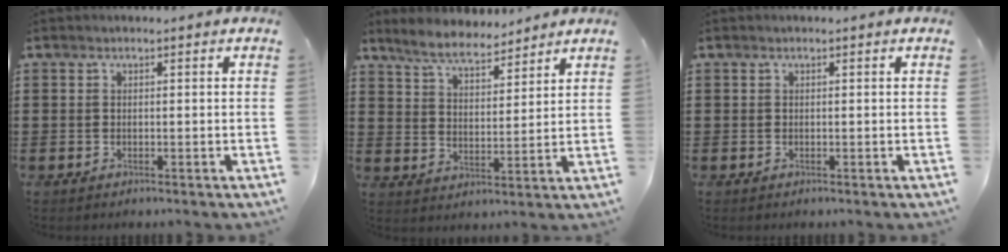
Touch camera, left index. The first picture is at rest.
{"total": 6.1, "force": [5.7, 1.1, 1.9], "torque": [-0.060, -0.016, 0.104]}
{"total": 0.0}